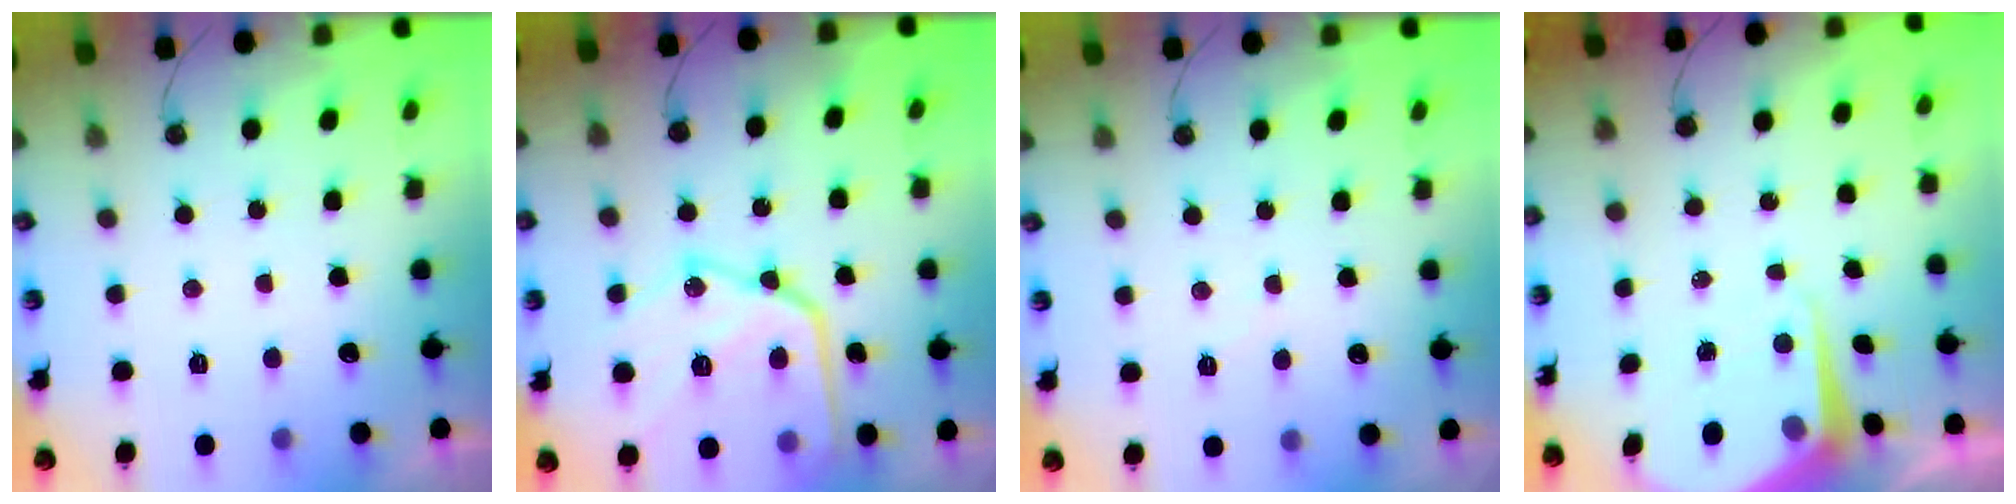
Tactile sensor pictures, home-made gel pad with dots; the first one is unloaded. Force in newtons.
{"total": 23.6, "press": 23.5, "slide": 2.3}
{"total": 3.3, "press": 3.2, "slide": 0.6}
{"total": 6.7, "press": 6.7, "slide": 0.6}